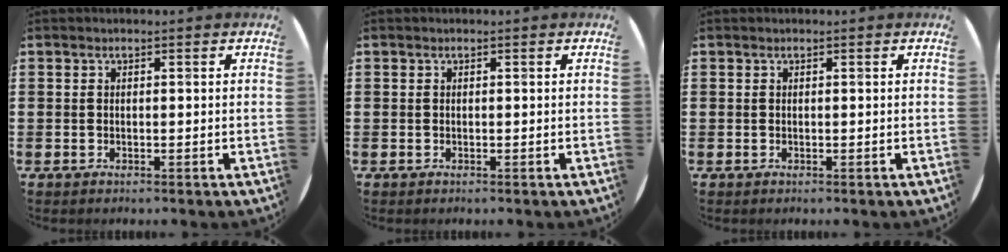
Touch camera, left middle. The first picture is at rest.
{"total": 0.0}
{"total": 0.0}